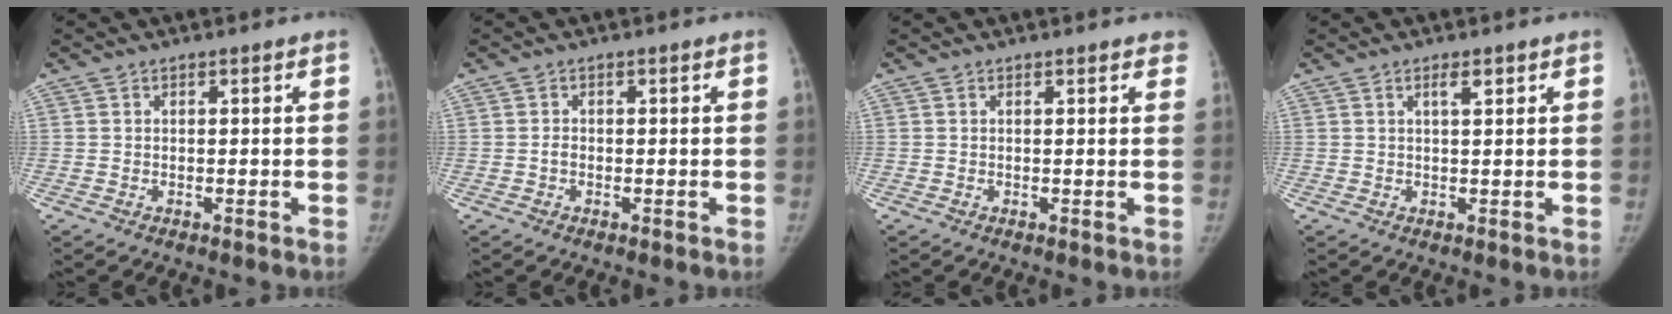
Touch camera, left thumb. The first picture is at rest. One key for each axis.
{"total": 1.1, "fx": -0.4, "fy": 0.8, "fz": 0.6, "tx": -0.004, "ty": 0.006, "tz": -0.009}
{"total": 1.7, "fx": 1.4, "fy": 0.7, "fz": 0.8, "tx": 0.005, "ty": -0.001, "tz": 0.006}
{"total": 2.3, "fx": 1.2, "fy": 0.6, "fz": 1.9, "tx": -0.028, "ty": -0.005, "tz": 0.020}